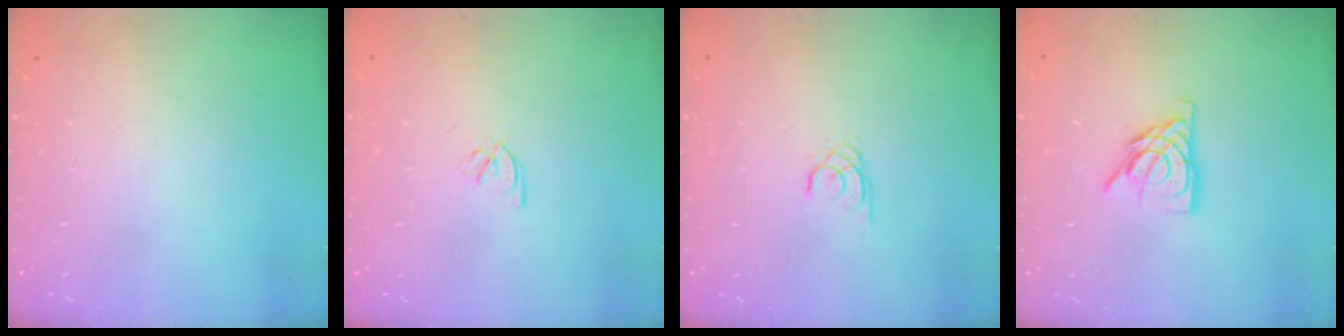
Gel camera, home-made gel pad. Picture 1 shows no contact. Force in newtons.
{"total": 2.0, "press": 2.0, "slide": 0.3}
{"total": 1.3, "press": 1.3, "slide": 0.1}
{"total": 9.0, "press": 9.0, "slide": 0.6}